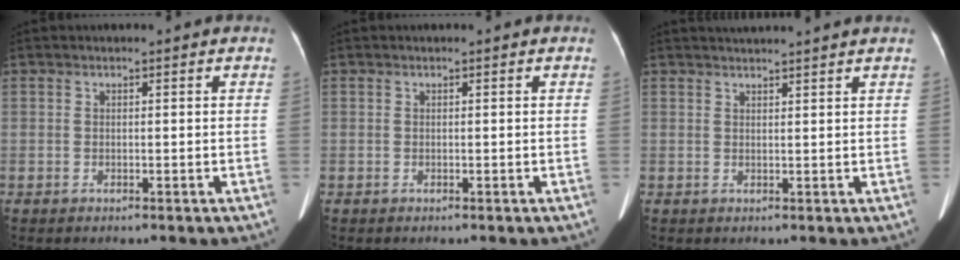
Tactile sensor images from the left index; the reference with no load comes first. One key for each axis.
{"total": 0.0}
{"total": 5.5, "fx": 5.1, "fy": -0.8, "fz": 1.9, "tx": -0.022, "ty": 0.025, "tz": 0.062}